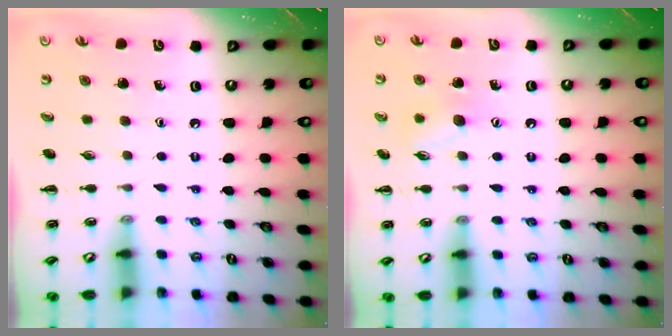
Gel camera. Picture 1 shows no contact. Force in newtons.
{"total": 7.3, "press": 7.2, "slide": 0.8}